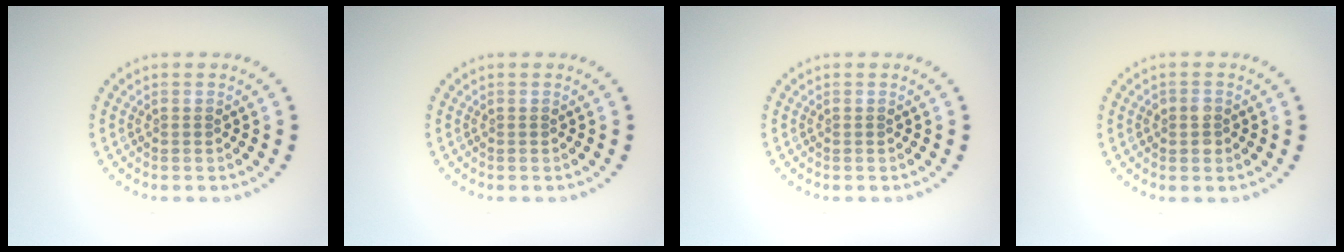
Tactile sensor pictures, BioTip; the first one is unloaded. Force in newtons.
{"total": 0.0}
{"total": 0.0}
{"total": 1.5, "press": 1.5, "slide": 0.3}